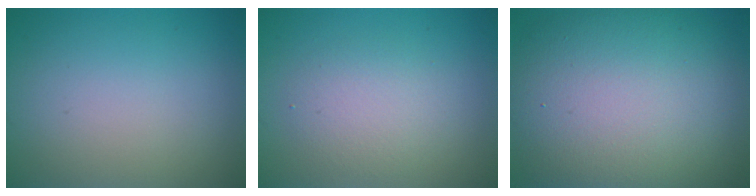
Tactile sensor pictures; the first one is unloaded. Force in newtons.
{"total": 2.9, "press": 2.8, "slide": 0.2}
{"total": 14.4, "press": 14.4, "slide": 1.0}